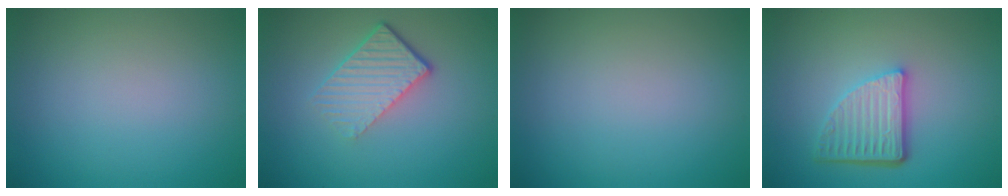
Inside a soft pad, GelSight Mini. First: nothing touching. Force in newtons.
{"total": 4.3, "press": 2.9, "slide": 3.1}
{"total": 0.0}
{"total": 4.8, "press": 3.5, "slide": 3.3}